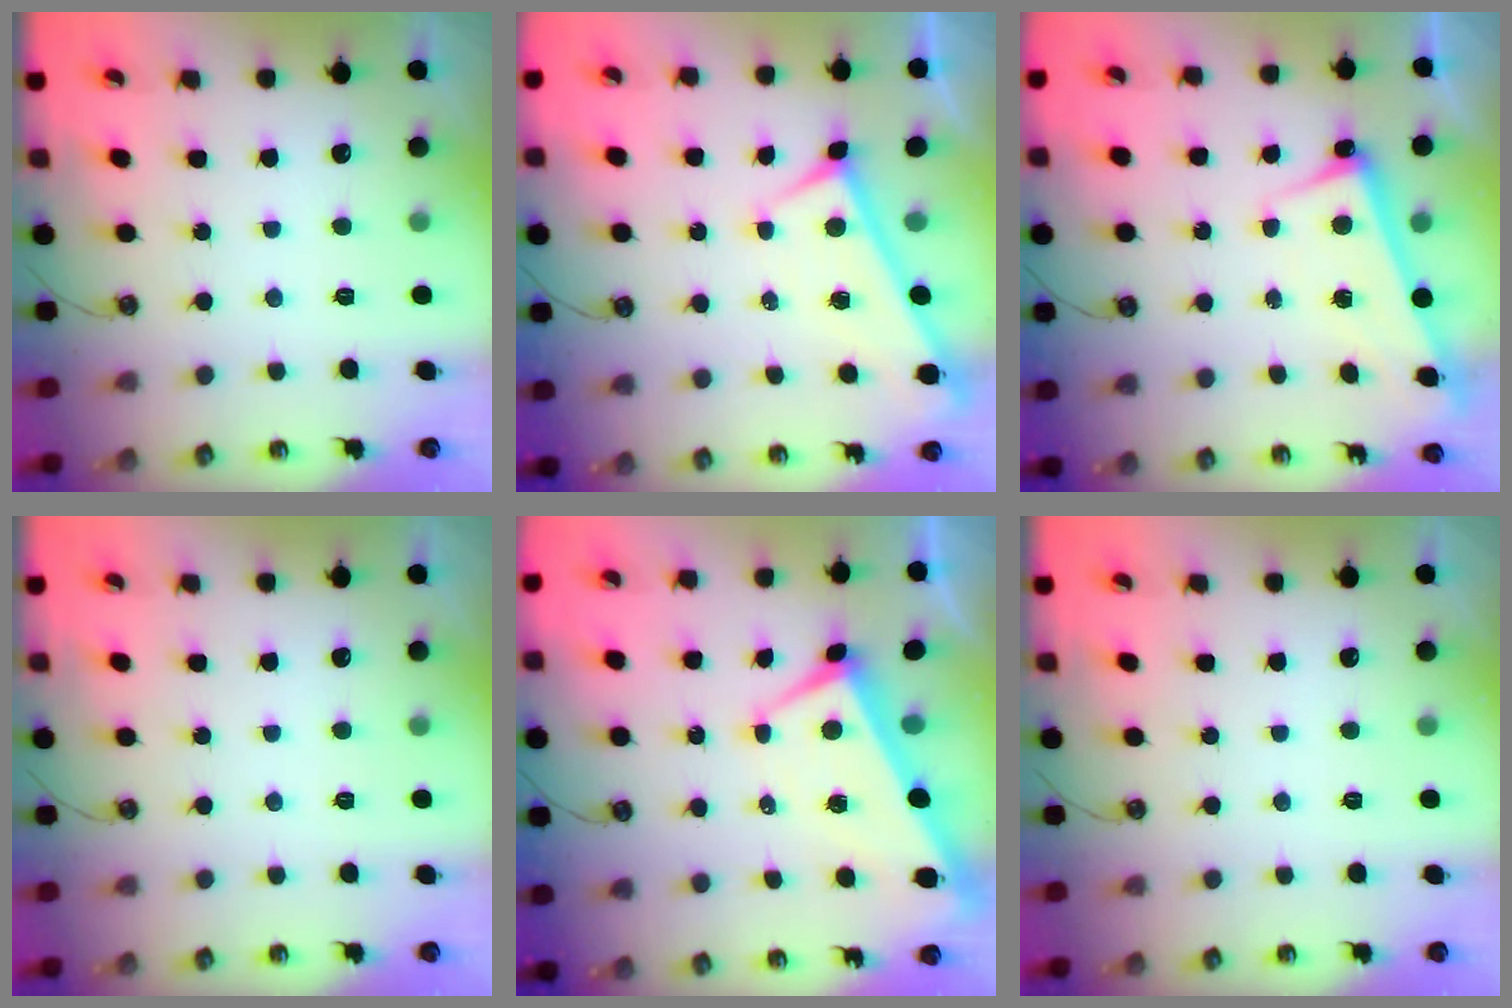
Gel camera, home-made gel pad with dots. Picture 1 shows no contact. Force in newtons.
{"total": 0.0}
{"total": 2.6, "press": 2.5, "slide": 0.9}
{"total": 0.0}
{"total": 0.9, "press": 0.4, "slide": 0.9}
{"total": 0.0}